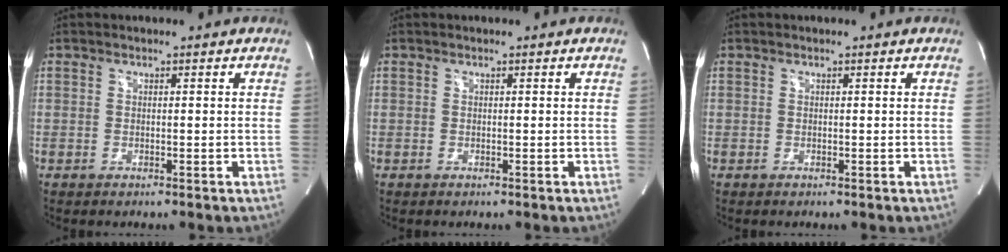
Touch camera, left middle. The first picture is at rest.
{"total": 0.0}
{"total": 0.0}